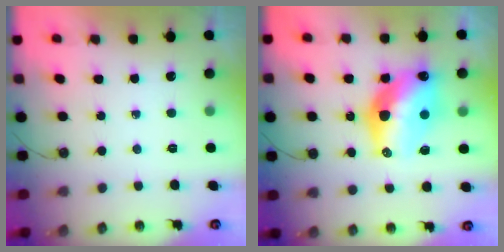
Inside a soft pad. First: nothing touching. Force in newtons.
{"total": 14.9, "press": 14.9, "slide": 1.2}